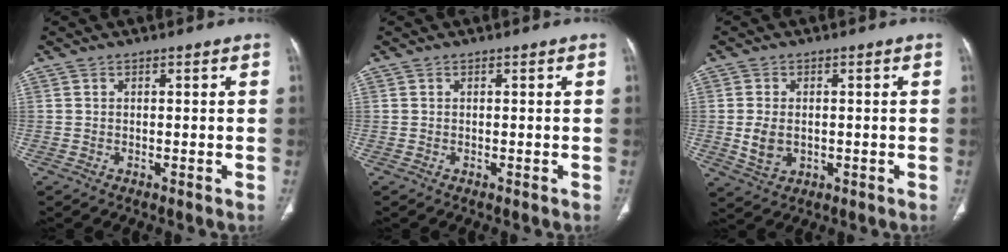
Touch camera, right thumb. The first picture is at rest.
{"total": 0.0}
{"total": 5.1, "force": [-0.3, 3.6, 3.6], "torque": [-0.065, -0.004, 0.003]}